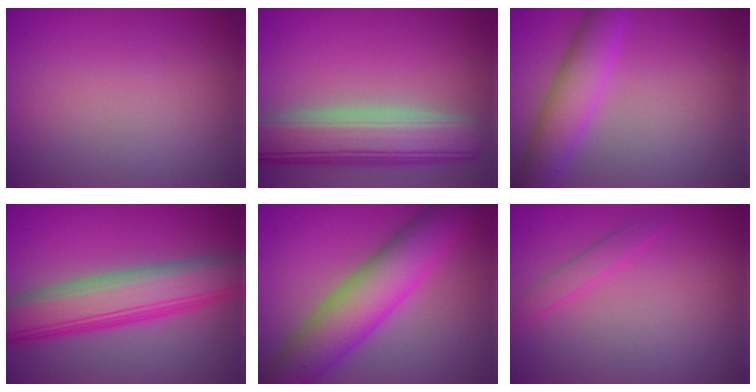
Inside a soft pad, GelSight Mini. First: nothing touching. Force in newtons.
{"total": 8.4, "press": 8.4, "slide": 0.9}
{"total": 4.9, "press": 4.9, "slide": 0.2}
{"total": 8.3, "press": 8.3, "slide": 0.6}
{"total": 8.8, "press": 8.8, "slide": 0.4}
{"total": 1.4, "press": 1.4, "slide": 0.1}